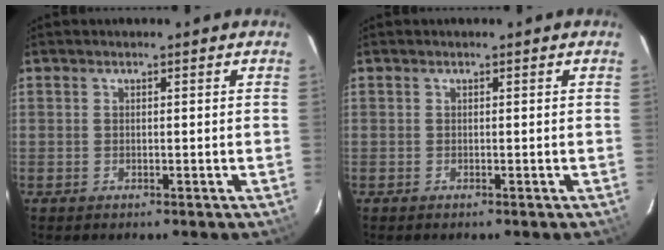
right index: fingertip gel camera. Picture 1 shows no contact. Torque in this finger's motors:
{"motor_torque": [0.09, 0.03, -0.02, 0.01]}